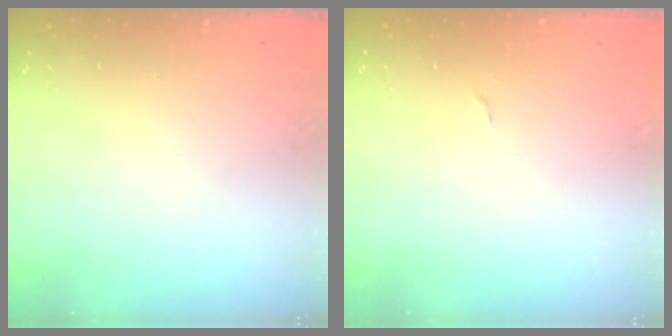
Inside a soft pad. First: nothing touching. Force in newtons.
{"total": 4.3, "press": 4.2, "slide": 0.3}